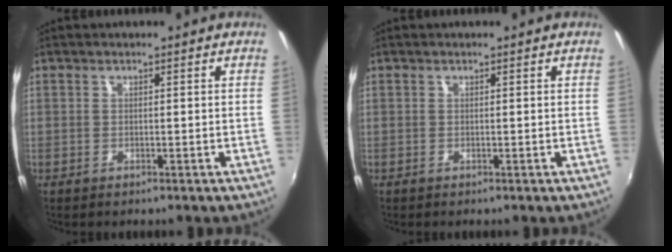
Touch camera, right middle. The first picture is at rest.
{"total": 0.0}